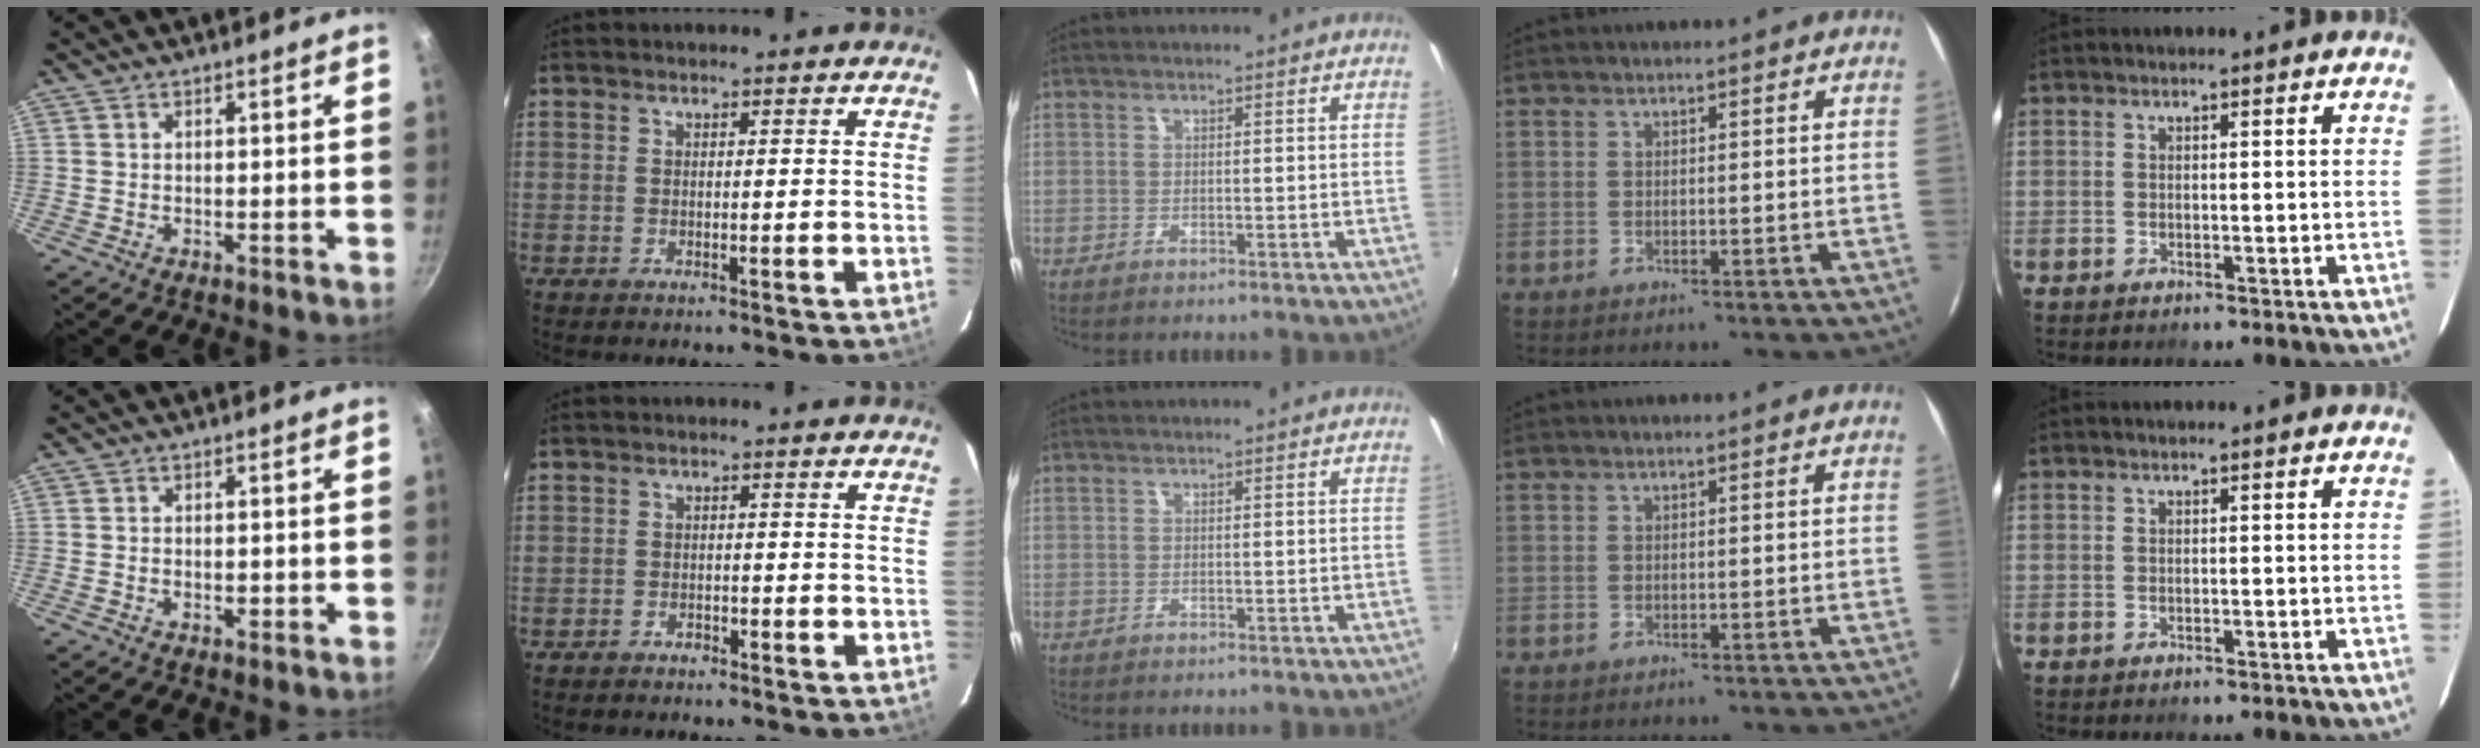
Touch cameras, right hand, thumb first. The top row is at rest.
{"thumb": {"total": 1.5, "force": [-0.4, 0.9, 1.1], "torque": [-0.017, 0.002, -0.008]}, "index": {"total": 1.8, "force": [-1.6, 0.9, 0.2], "torque": [-0.010, 0.003, -0.028]}}